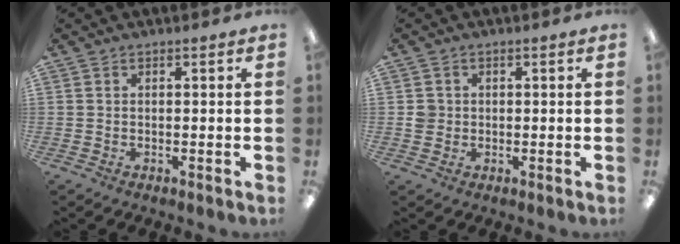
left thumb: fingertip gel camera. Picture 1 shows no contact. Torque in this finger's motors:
{"motor_torque": [-0.01, 0.01, 0.18, -0.25, 0.00]}